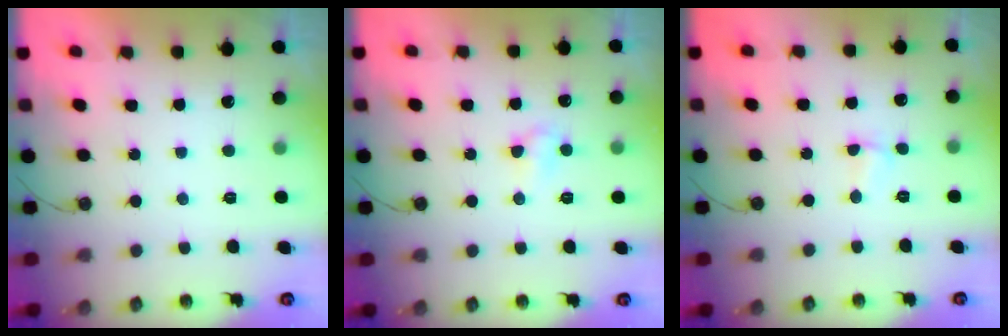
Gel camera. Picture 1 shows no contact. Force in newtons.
{"total": 3.6, "press": 3.5, "slide": 0.6}
{"total": 2.7, "press": 2.6, "slide": 0.7}